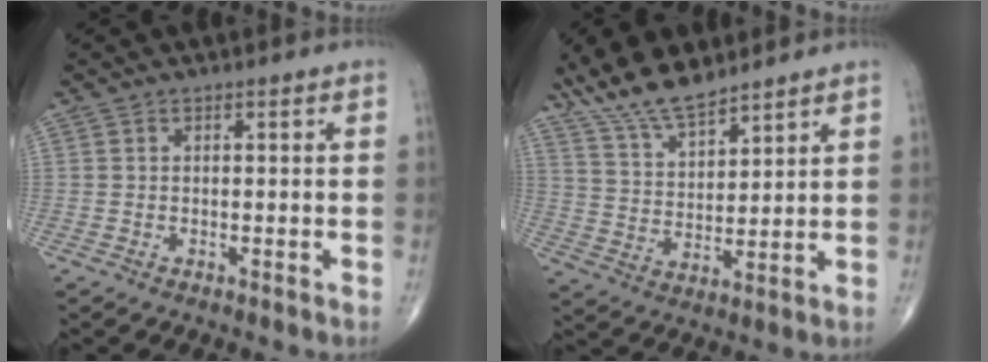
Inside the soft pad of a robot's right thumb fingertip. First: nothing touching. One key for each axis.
{"total": 11.4, "fx": 9.4, "fy": 3.4, "fz": 5.5, "tx": -0.089, "ty": -0.046, "tz": 0.183}